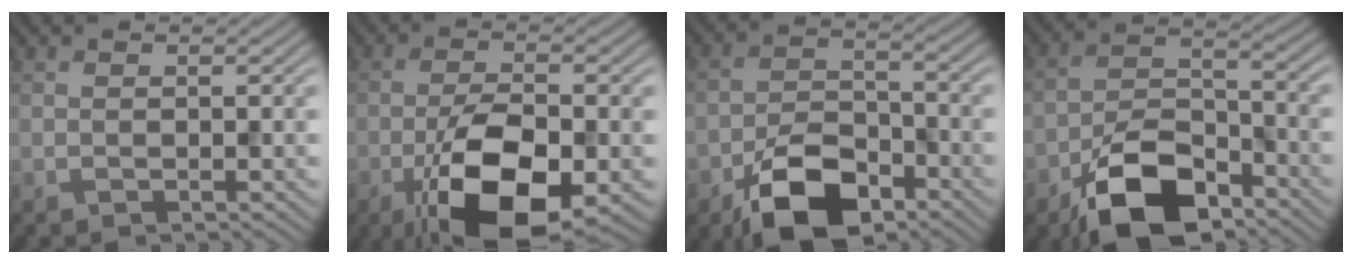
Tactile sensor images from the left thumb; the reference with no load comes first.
{"total": 12.6, "force": [-5.3, 5.2, 10.2], "torque": [-0.188, -0.012, -0.095]}
{"total": 9.9, "force": [-5.9, 5.0, 6.1], "torque": [-0.106, -0.005, -0.119]}
{"total": 11.4, "force": [-7.2, 5.3, 7.1], "torque": [-0.127, -0.004, -0.145]}